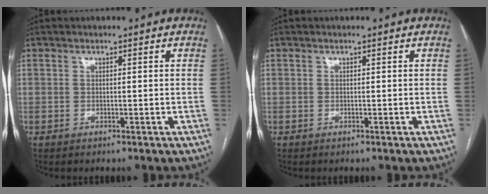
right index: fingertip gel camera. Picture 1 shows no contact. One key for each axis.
{"total": 0.0}